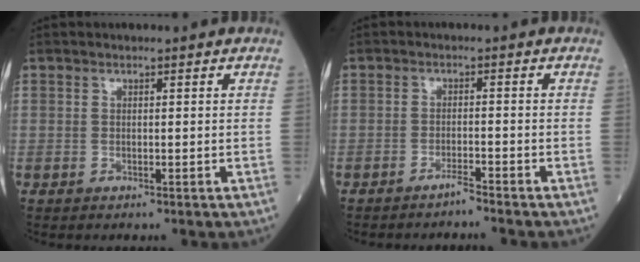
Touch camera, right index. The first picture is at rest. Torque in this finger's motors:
{"motor_torque": [0.02, -0.03, 0.02, -0.01]}